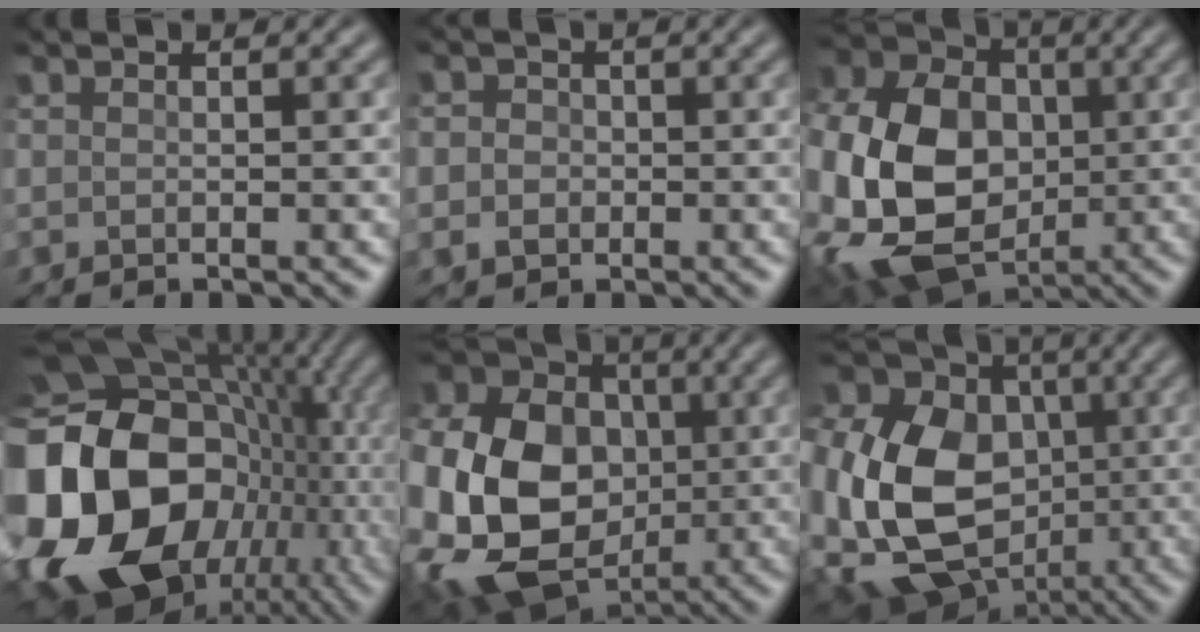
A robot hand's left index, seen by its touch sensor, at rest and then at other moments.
{"total": 4.8, "force": [0.0, 4.5, 1.7], "torque": [-0.027, 0.027, -0.026]}
{"total": 16.4, "force": [-2.3, 12.3, 10.6], "torque": [-0.263, -0.018, -0.038]}
{"total": 21.5, "force": [-3.5, 16.6, 13.2], "torque": [-0.309, -0.031, -0.039]}
{"total": 20.9, "force": [-3.4, 17.8, 10.4], "torque": [-0.260, -0.015, -0.087]}
{"total": 18.5, "force": [-2.1, 14.4, 11.3], "torque": [-0.267, -0.011, -0.047]}